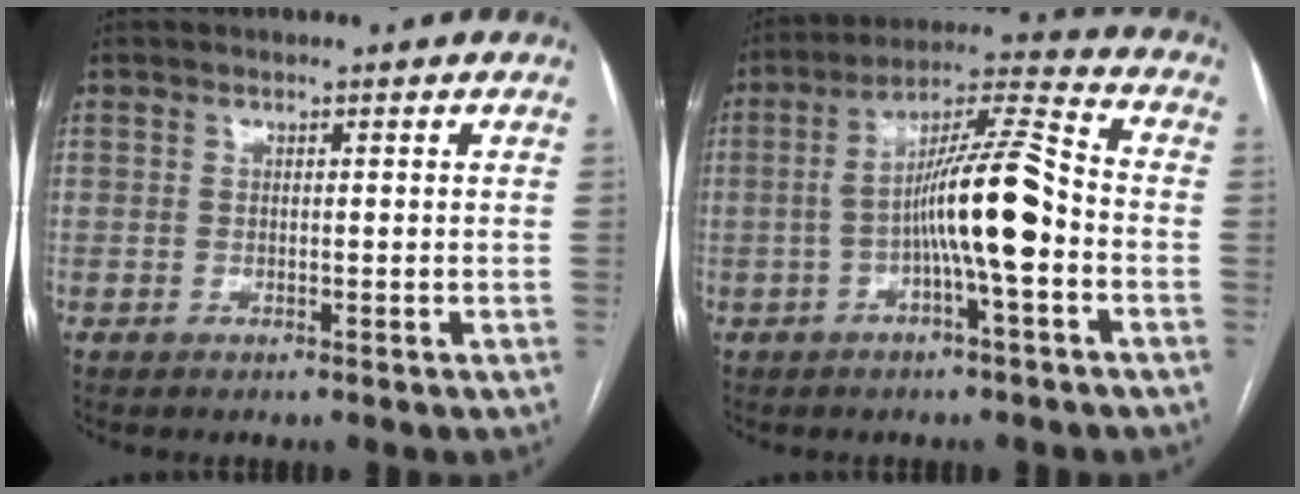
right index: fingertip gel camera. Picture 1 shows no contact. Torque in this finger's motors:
{"motor_torque": [1.89, -0.08, 0.52, 0.21]}